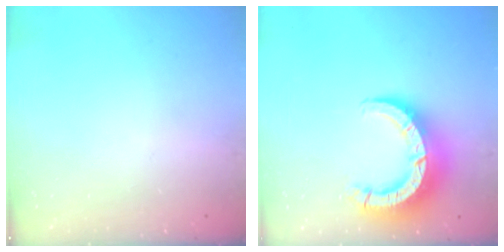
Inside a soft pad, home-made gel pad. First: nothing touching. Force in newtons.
{"total": 12.5, "press": 12.4, "slide": 1.3}